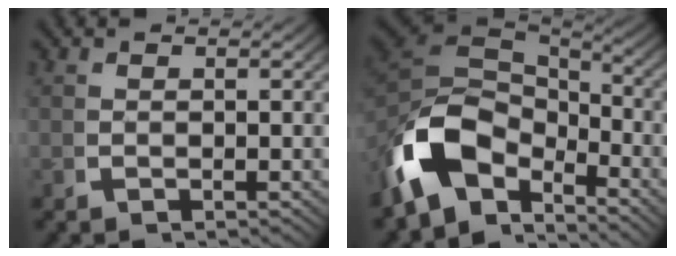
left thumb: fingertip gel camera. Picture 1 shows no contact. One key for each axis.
{"total": 13.3, "fx": -1.9, "fy": 9.2, "fz": 9.4, "tx": -0.222, "ty": -0.042, "tz": -0.019}